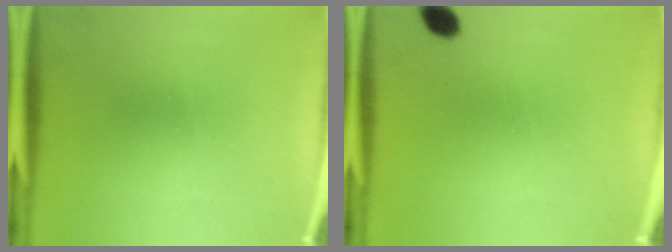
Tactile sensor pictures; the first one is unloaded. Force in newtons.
{"total": 2.7}